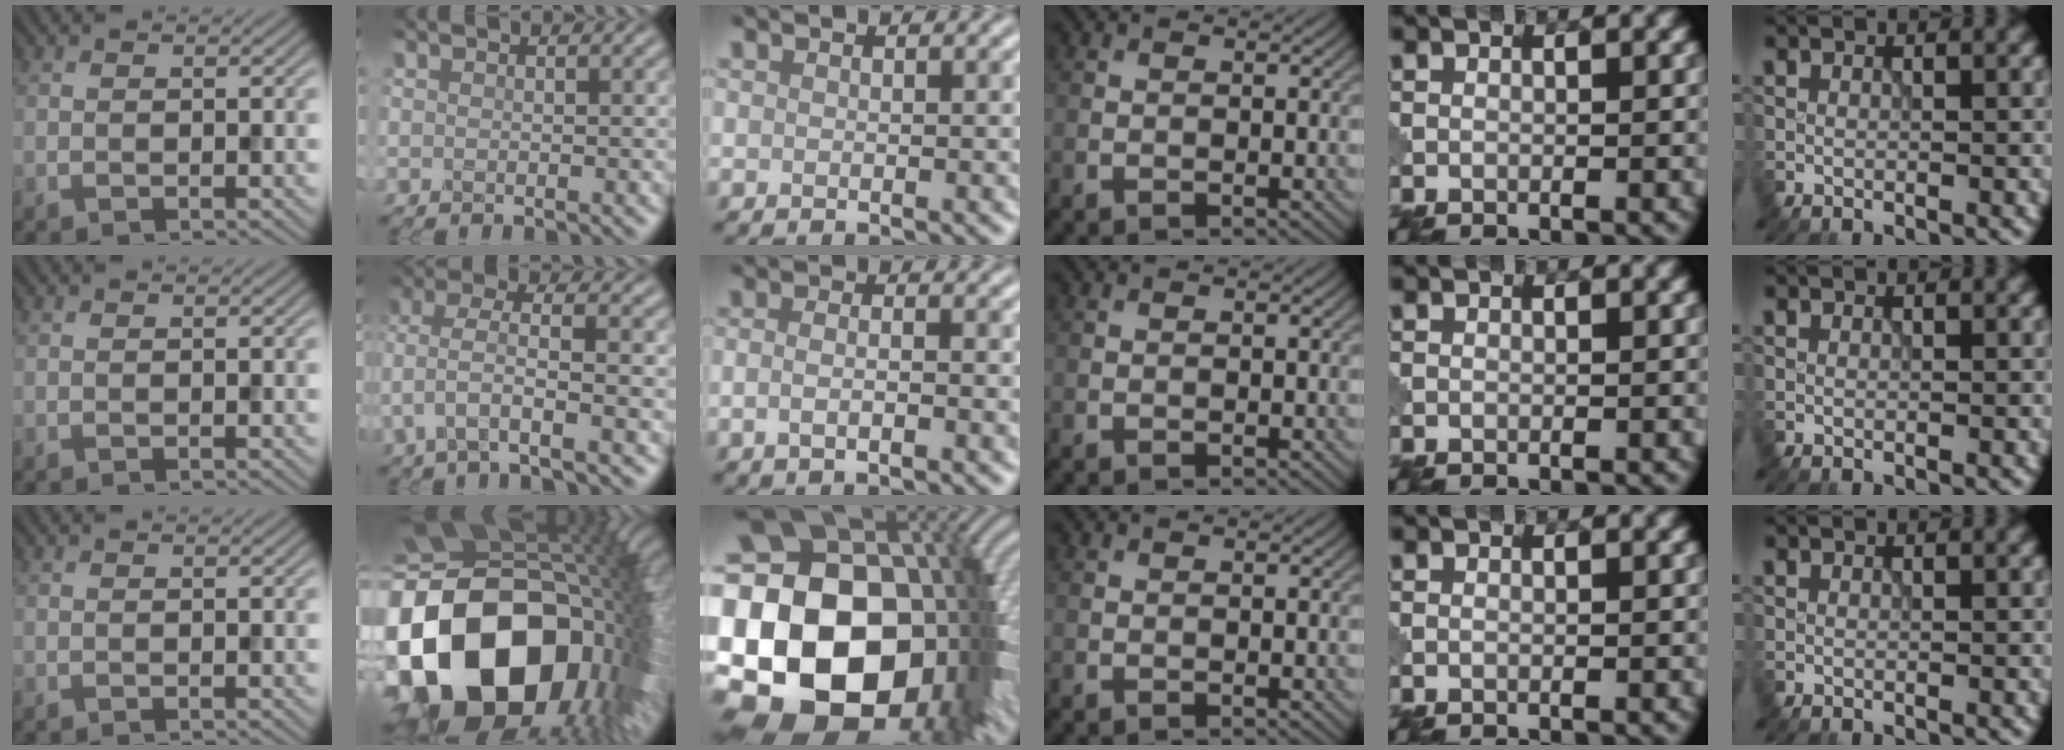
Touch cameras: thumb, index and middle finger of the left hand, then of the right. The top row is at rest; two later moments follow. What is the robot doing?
{"motion": "extract", "object": "pin"}